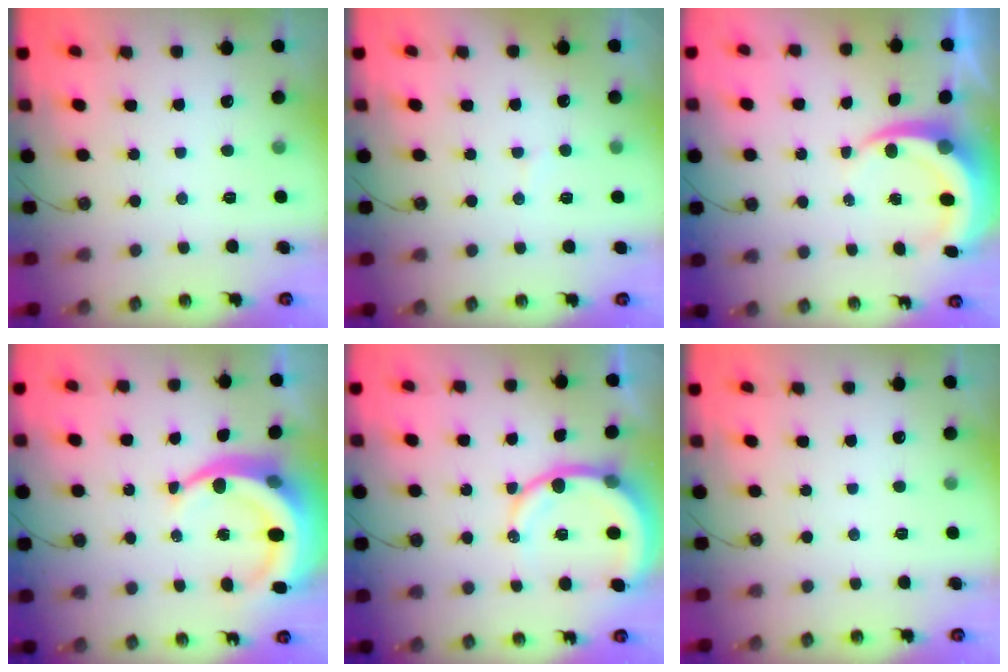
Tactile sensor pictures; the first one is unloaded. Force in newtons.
{"total": 4.7, "press": 4.7, "slide": 0.4}
{"total": 6.3, "press": 6.3, "slide": 0.8}
{"total": 10.8, "press": 10.7, "slide": 1.4}
{"total": 11.0, "press": 10.9, "slide": 1.4}
{"total": 0.0}